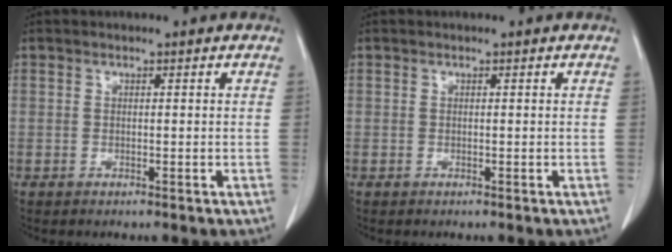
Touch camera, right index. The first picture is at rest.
{"total": 0.0}